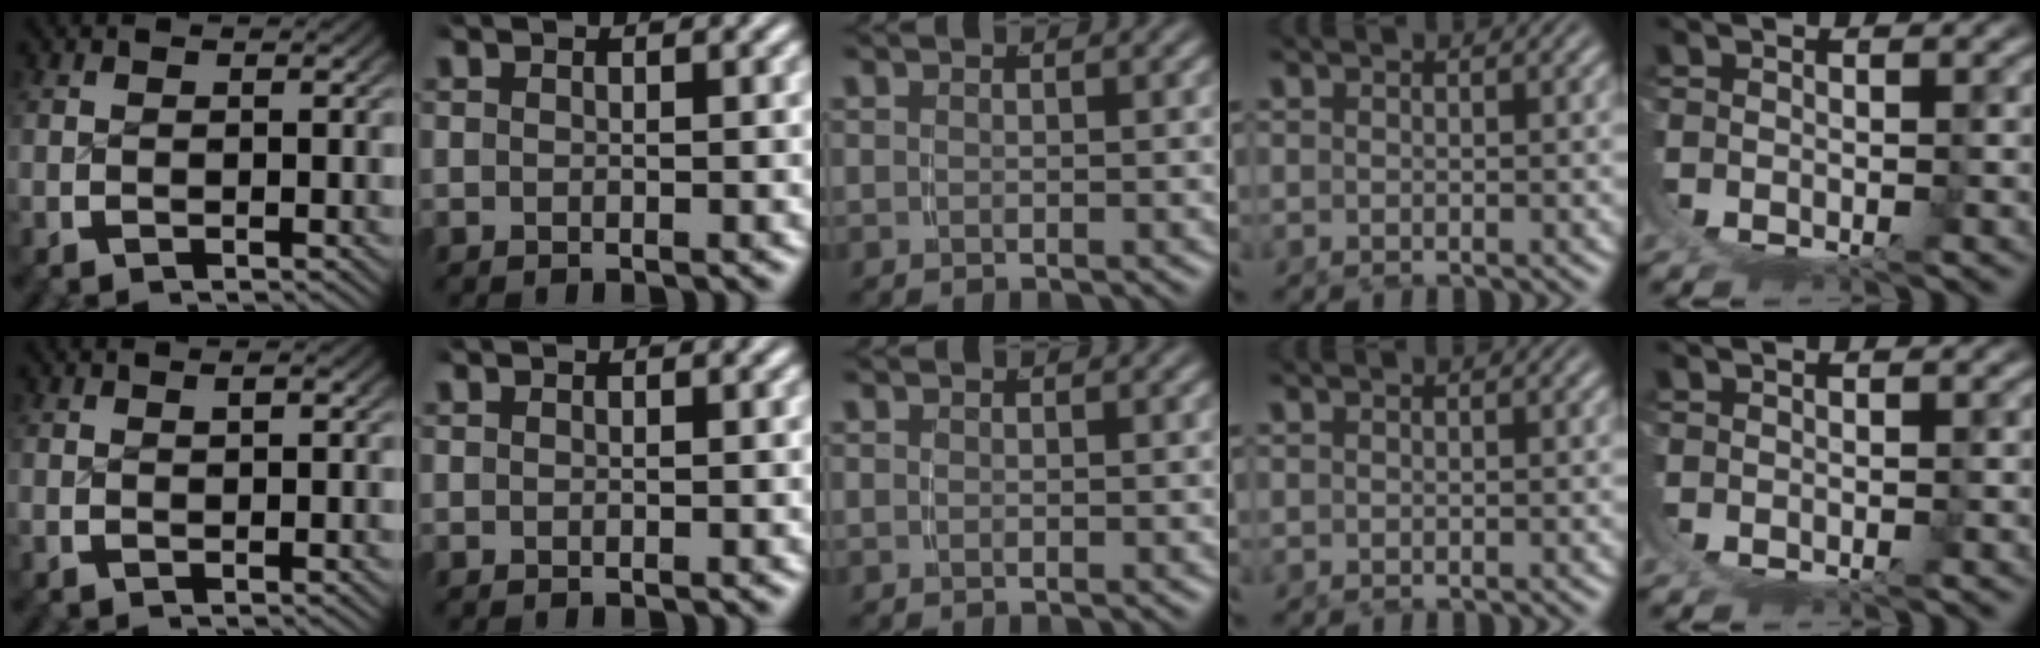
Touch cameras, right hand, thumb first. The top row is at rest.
{"thumb": {"total": 0.6, "force": [0.2, 0.3, 0.5], "torque": [-0.006, 0.000, 0.004]}}